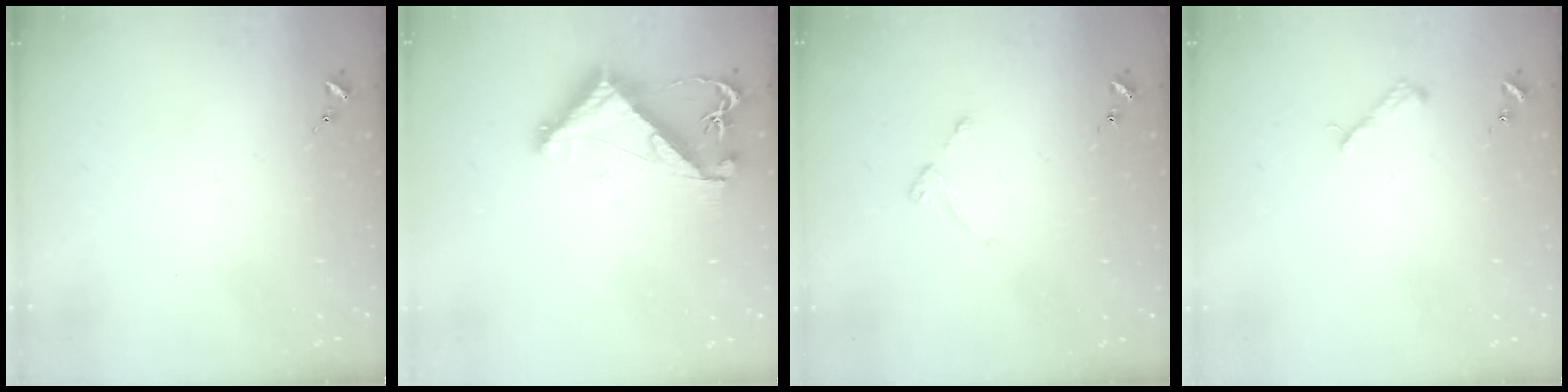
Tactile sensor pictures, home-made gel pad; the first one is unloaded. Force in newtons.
{"total": 8.0, "press": 8.0, "slide": 0.7}
{"total": 2.7, "press": 2.6, "slide": 0.5}
{"total": 3.6, "press": 3.6, "slide": 0.4}